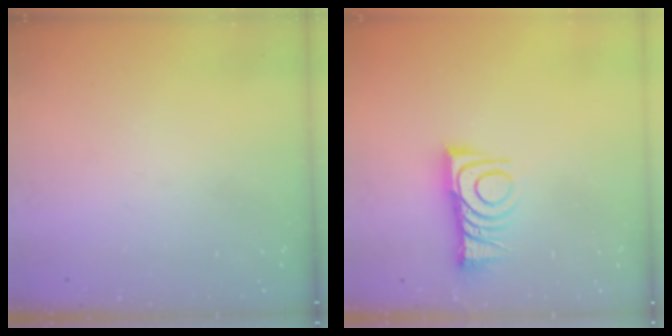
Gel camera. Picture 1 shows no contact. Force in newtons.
{"total": 9.9, "press": 9.9, "slide": 0.8}